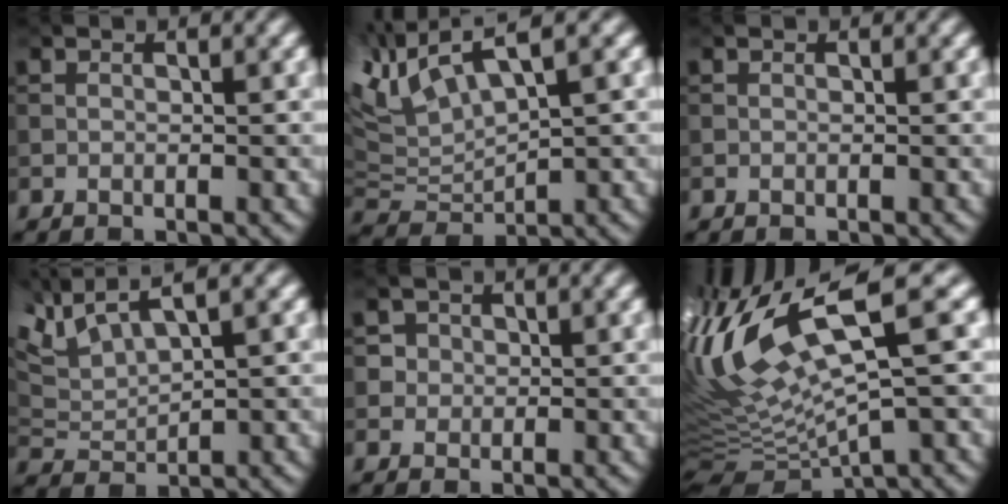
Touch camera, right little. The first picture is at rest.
{"total": 7.2, "force": [4.3, 2.3, 5.3], "torque": [-0.122, 0.022, 0.080]}
{"total": 0.0}
{"total": 6.6, "force": [4.9, 1.7, 4.2], "torque": [-0.092, 0.024, 0.087]}
{"total": 2.2, "force": [0.7, 2.0, 0.6], "torque": [-0.005, -0.003, 0.014]}
{"total": 13.2, "force": [3.6, 3.7, 12.1], "torque": [-0.255, 0.015, 0.089]}